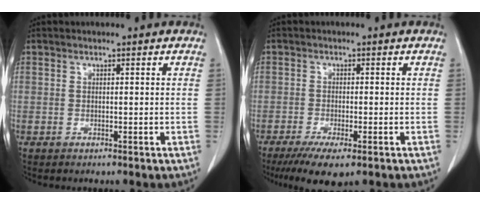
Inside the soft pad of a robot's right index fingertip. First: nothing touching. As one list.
[{"total": 6.3, "force": [-4.1, 1.5, 4.6], "torque": [-0.074, -0.015, -0.064]}]